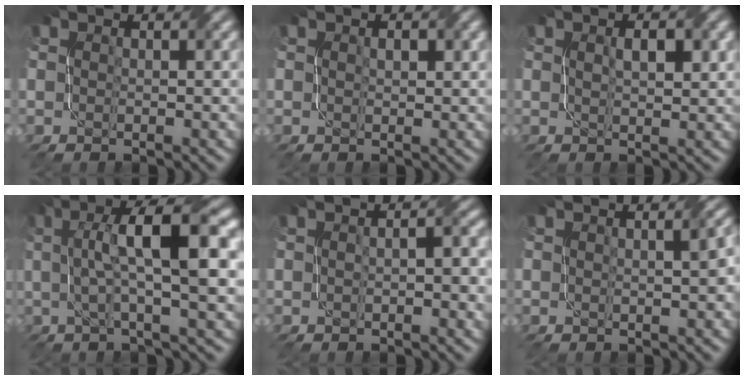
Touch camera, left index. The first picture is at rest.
{"total": 1.0, "force": [0.3, 0.5, 0.8], "torque": [-0.011, -0.001, 0.005]}
{"total": 2.3, "force": [0.6, 0.7, 2.0], "torque": [-0.030, -0.002, 0.015]}
{"total": 8.9, "force": [1.6, 1.9, 8.6], "torque": [-0.134, 0.016, 0.025]}
{"total": 2.7, "force": [0.2, 0.9, 2.6], "torque": [-0.032, 0.000, -0.004]}
{"total": 2.1, "force": [0.3, 0.5, 2.0], "torque": [-0.019, 0.011, 0.003]}